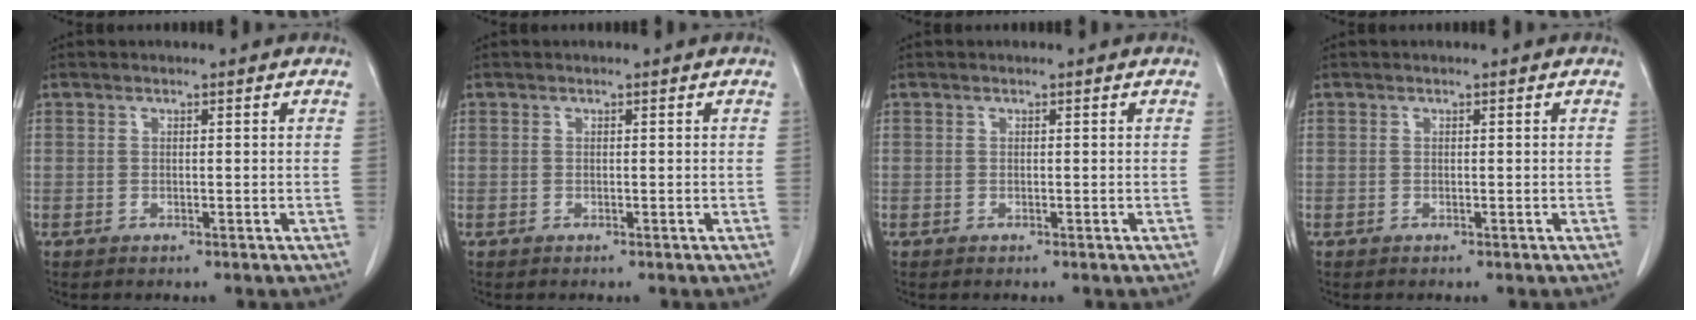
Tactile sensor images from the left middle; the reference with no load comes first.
{"total": 0.0}
{"total": 0.0}
{"total": 0.0}